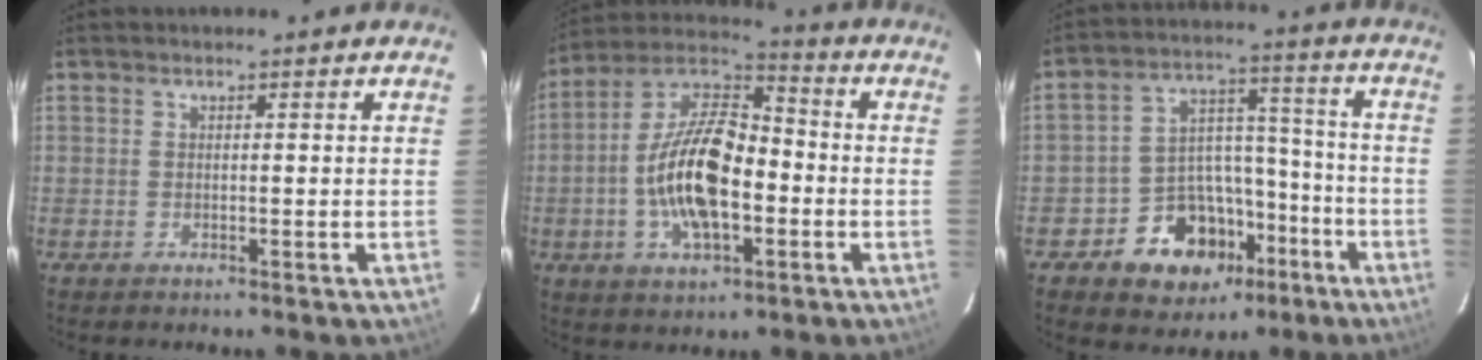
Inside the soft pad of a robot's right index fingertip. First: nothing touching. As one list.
[{"total": 16.4, "force": [-3.5, 7.7, 14.1], "torque": [-0.278, 0.009, -0.068]}, {"total": 13.0, "force": [-7.1, 9.6, 5.1], "torque": [-0.097, 0.038, -0.095]}]